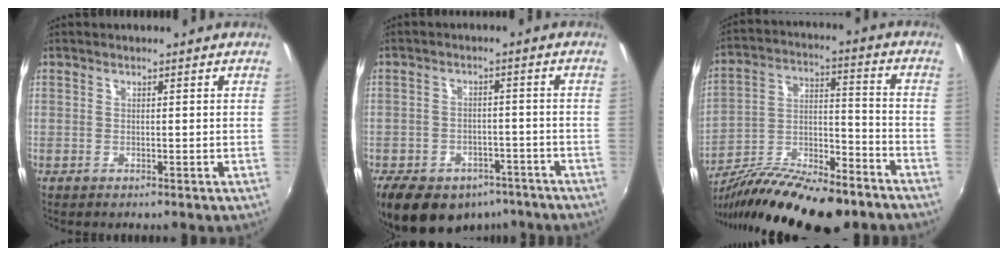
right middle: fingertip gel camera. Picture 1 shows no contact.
{"total": 15.4, "force": [-10.6, 9.0, 6.5], "torque": [-0.153, 0.000, -0.140]}
{"total": 21.2, "force": [-15.3, 6.5, 13.2], "torque": [-0.247, -0.020, -0.253]}